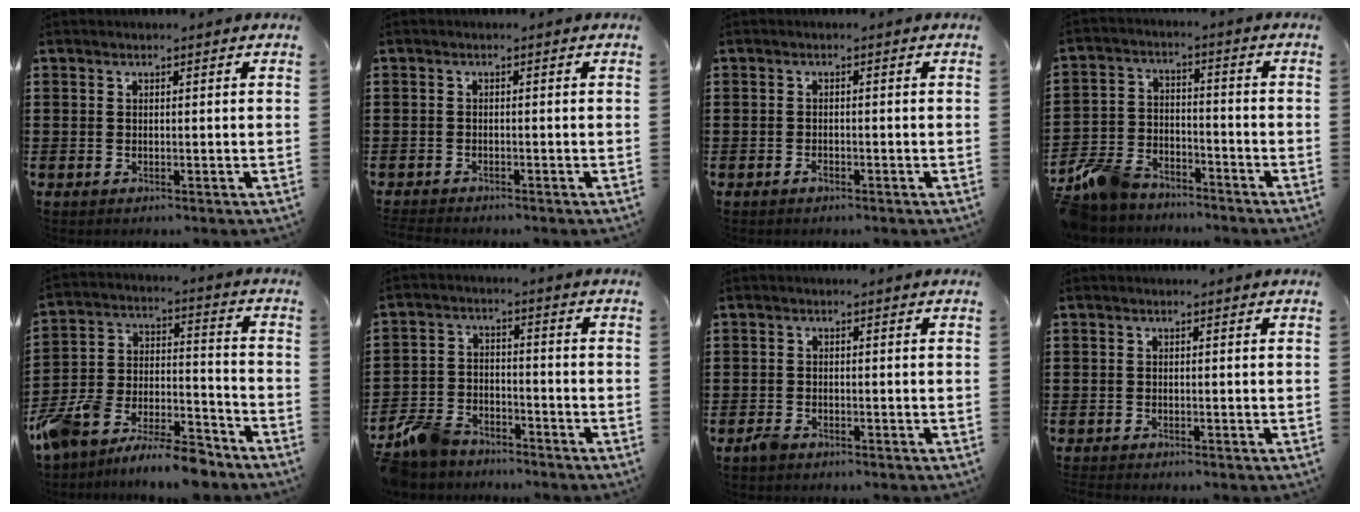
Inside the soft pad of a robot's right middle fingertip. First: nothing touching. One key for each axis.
{"total": 1.1, "fx": -1.1, "fy": -0.1, "fz": 0.0, "tx": -0.005, "ty": -0.002, "tz": -0.021}
{"total": 1.0, "fx": -0.8, "fy": 0.3, "fz": 0.6, "tx": -0.014, "ty": -0.006, "tz": -0.013}
{"total": 7.6, "fx": -7.1, "fy": 2.4, "fz": 1.4, "tx": -0.057, "ty": 0.013, "tz": -0.147}
{"total": 11.6, "fx": -10.9, "fy": 2.2, "fz": 3.3, "tx": -0.053, "ty": 0.037, "tz": -0.213}
{"total": 6.6, "fx": -6.1, "fy": 2.1, "fz": 1.2, "tx": -0.051, "ty": 0.008, "tz": -0.128}
{"total": 1.4, "fx": -1.1, "fy": 0.7, "fz": 0.5, "tx": -0.020, "ty": -0.002, "tz": -0.025}
{"total": 0.7, "fx": -0.7, "fy": -0.1, "fz": 0.1, "tx": -0.003, "ty": -0.003, "tz": -0.013}